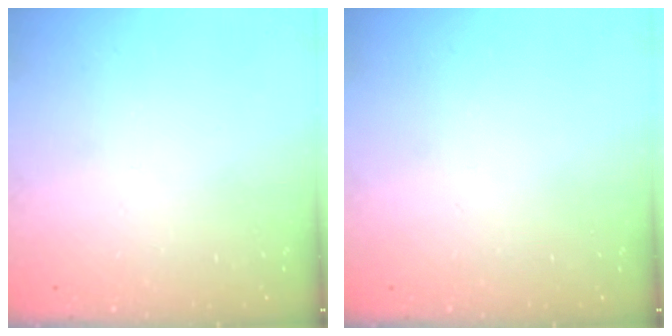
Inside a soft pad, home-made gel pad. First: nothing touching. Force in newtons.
{"total": 0.0}